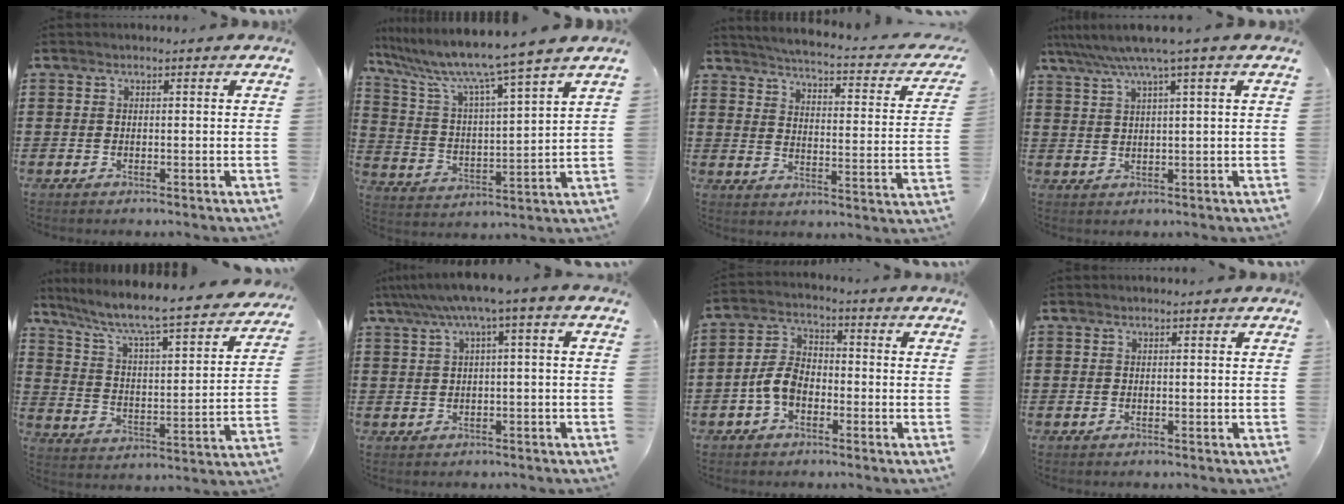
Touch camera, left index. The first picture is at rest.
{"total": 8.2, "force": [7.0, -1.0, 4.2], "torque": [-0.113, -0.053, 0.108]}
{"total": 3.0, "force": [2.5, -0.5, 1.5], "torque": [-0.050, -0.032, 0.032]}
{"total": 4.7, "force": [2.9, -0.7, 3.6], "torque": [-0.079, -0.008, 0.048]}
{"total": 6.1, "force": [5.2, 0.1, 3.3], "torque": [-0.089, -0.049, 0.076]}
{"total": 4.2, "force": [0.5, 0.0, 4.1], "torque": [-0.079, -0.005, 0.005]}
{"total": 5.6, "force": [-2.4, 3.5, 3.7], "torque": [-0.102, 0.004, -0.055]}
{"total": 0.0}